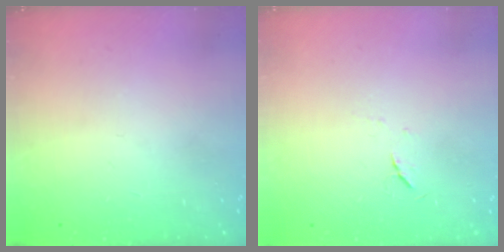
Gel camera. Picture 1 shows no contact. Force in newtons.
{"total": 3.6, "press": 3.6, "slide": 0.6}